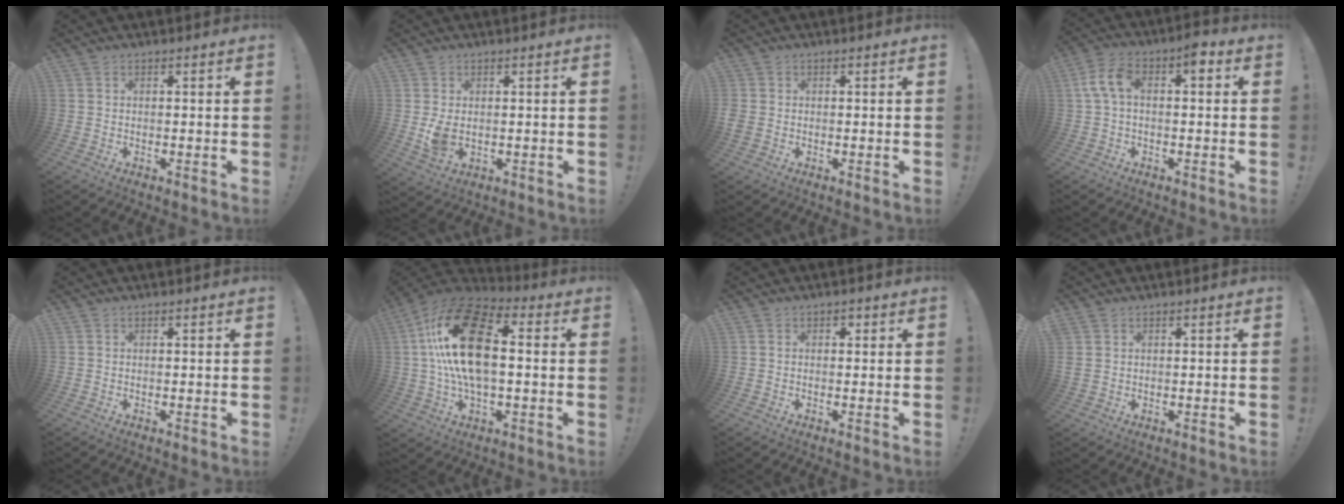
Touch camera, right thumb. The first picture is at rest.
{"total": 5.0, "force": [0.4, 3.4, 3.6], "torque": [-0.054, -0.010, 0.006]}
{"total": 2.1, "force": [-0.1, 1.8, 1.0], "torque": [-0.016, 0.002, 0.001]}
{"total": 8.7, "force": [2.1, 4.6, 7.2], "torque": [-0.133, 0.012, 0.041]}
{"total": 0.0}
{"total": 22.6, "force": [2.8, 12.1, 18.9], "torque": [-0.354, 0.013, 0.047]}
{"total": 0.9, "force": [0.1, 0.8, 0.3], "torque": [-0.001, 0.002, -0.002]}
{"total": 1.9, "force": [0.9, 1.5, 0.9], "torque": [-0.017, 0.005, 0.018]}